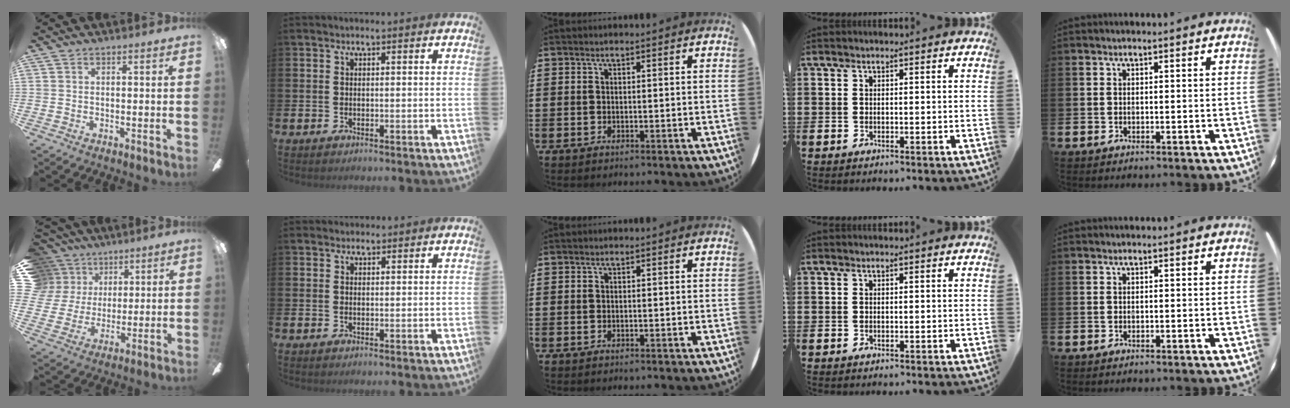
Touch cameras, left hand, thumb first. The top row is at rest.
{"thumb": {"total": 11.1, "force": [6.3, 8.9, 2.0], "torque": [-0.062, -0.031, 0.129]}, "index": {"total": 1.4, "force": [1.2, 0.6, -0.2], "torque": [0.014, 0.001, 0.020]}}